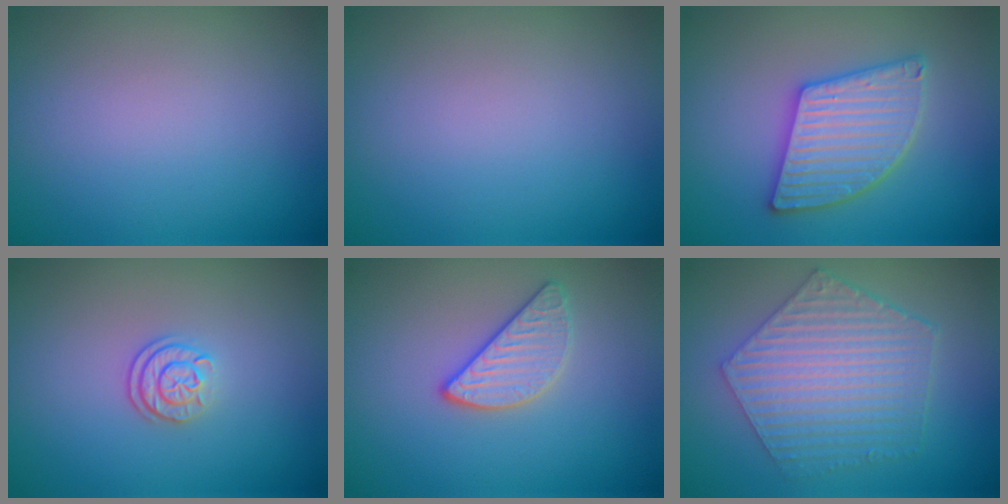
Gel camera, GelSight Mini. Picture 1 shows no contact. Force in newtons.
{"total": 0.0}
{"total": 5.4, "press": 5.4, "slide": 0.7}
{"total": 2.1, "press": 1.7, "slide": 1.3}
{"total": 2.6, "press": 2.5, "slide": 0.8}
{"total": 6.2, "press": 4.8, "slide": 4.0}